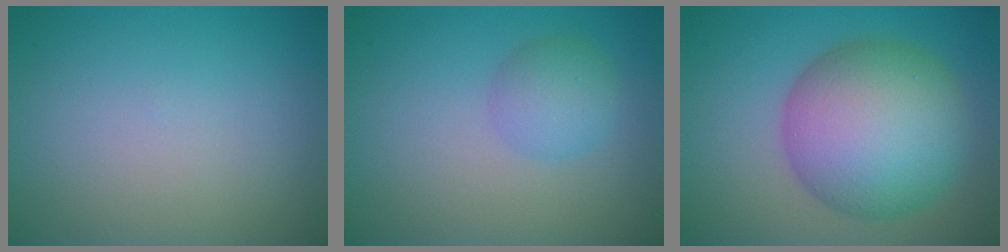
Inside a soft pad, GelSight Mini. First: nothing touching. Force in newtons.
{"total": 2.6, "press": 2.6, "slide": 0.1}
{"total": 11.5, "press": 11.5, "slide": 0.2}